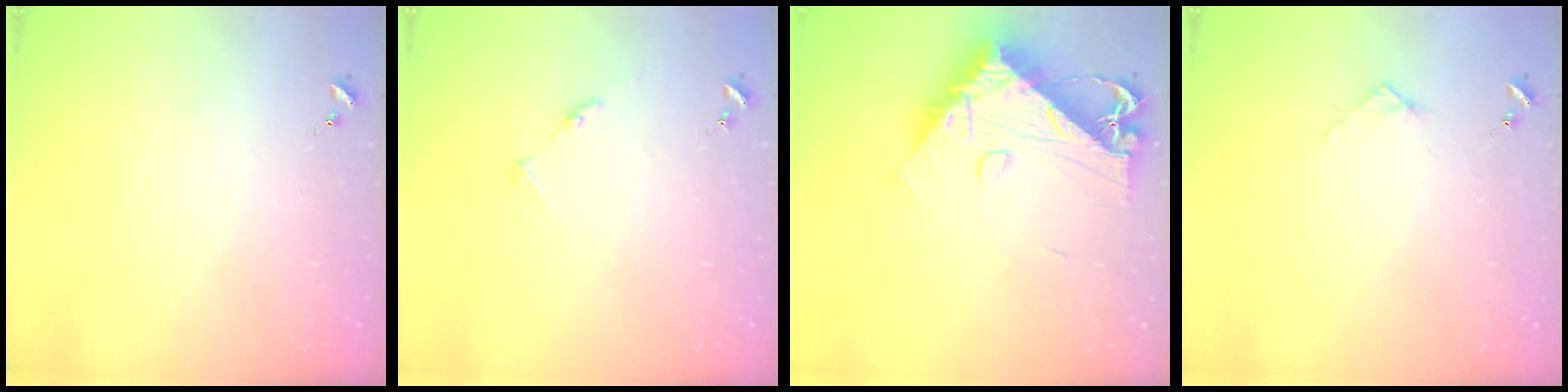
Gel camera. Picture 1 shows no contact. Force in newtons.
{"total": 5.8, "press": 5.8, "slide": 0.6}
{"total": 15.5, "press": 15.5, "slide": 1.5}
{"total": 2.4, "press": 2.3, "slide": 0.3}